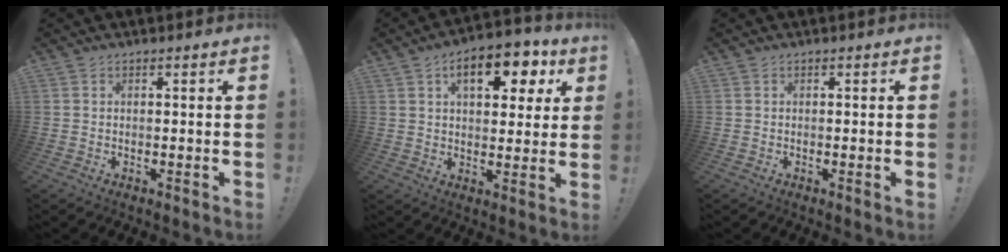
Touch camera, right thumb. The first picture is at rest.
{"total": 12.8, "force": [5.4, 6.6, 9.6], "torque": [-0.127, -0.016, 0.084]}
{"total": 1.0, "force": [-0.3, -0.5, 0.8], "torque": [-0.016, -0.001, -0.004]}